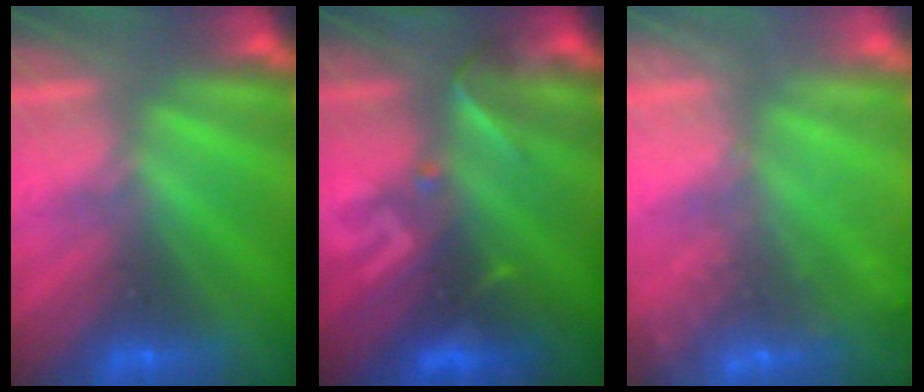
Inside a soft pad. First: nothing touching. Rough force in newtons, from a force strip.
{"total": 2.9}
{"total": 2.4}